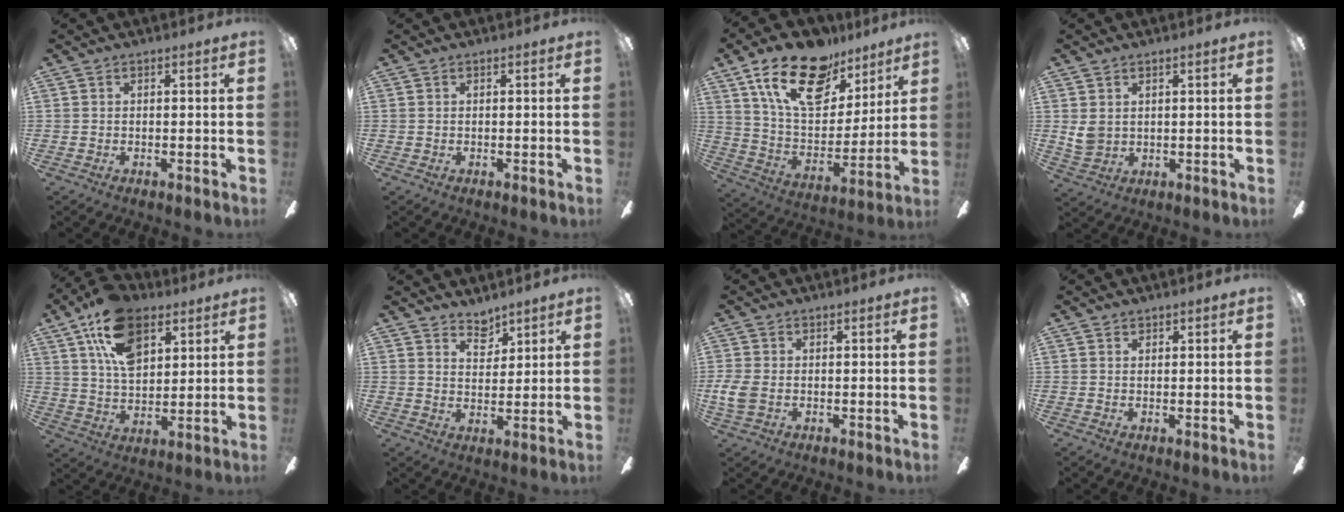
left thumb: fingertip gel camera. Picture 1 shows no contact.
{"total": 0.0}
{"total": 22.3, "force": [13.7, 12.1, 12.8], "torque": [-0.217, -0.063, 0.243]}
{"total": 4.2, "force": [2.0, 3.2, 1.9], "torque": [-0.048, 0.001, 0.039]}
{"total": 23.7, "force": [13.0, 13.2, 14.8], "torque": [-0.307, -0.058, 0.232]}
{"total": 5.1, "force": [4.5, 2.2, 1.2], "torque": [-0.012, -0.026, 0.080]}
{"total": 4.5, "force": [-0.4, 3.1, 3.1], "torque": [-0.080, 0.000, -0.012]}
{"total": 0.9, "force": [0.7, 0.5, 0.2], "torque": [-0.006, 0.001, 0.013]}